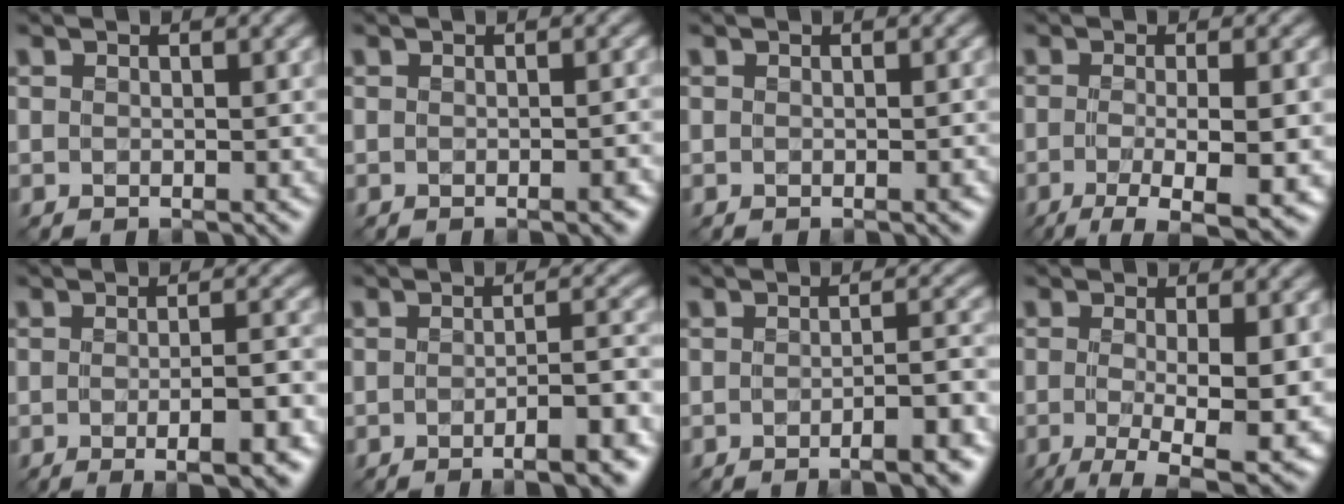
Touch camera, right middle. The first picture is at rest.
{"total": 1.4, "force": [-0.8, 0.3, 1.1], "torque": [-0.011, 0.000, -0.012]}
{"total": 0.6, "force": [-0.4, 0.1, 0.5], "torque": [-0.006, -0.001, -0.006]}
{"total": 7.0, "force": [-2.6, 1.8, 6.3], "torque": [-0.095, -0.013, -0.036]}
{"total": 5.3, "force": [-1.7, 1.4, 4.9], "torque": [-0.057, 0.000, -0.018]}
{"total": 5.9, "force": [-2.9, 1.5, 4.9], "torque": [-0.050, 0.007, -0.043]}
{"total": 5.1, "force": [-2.6, 1.3, 4.2], "torque": [-0.044, 0.008, -0.041]}
{"total": 8.1, "force": [-1.5, 2.2, 7.7], "torque": [-0.135, -0.024, -0.015]}